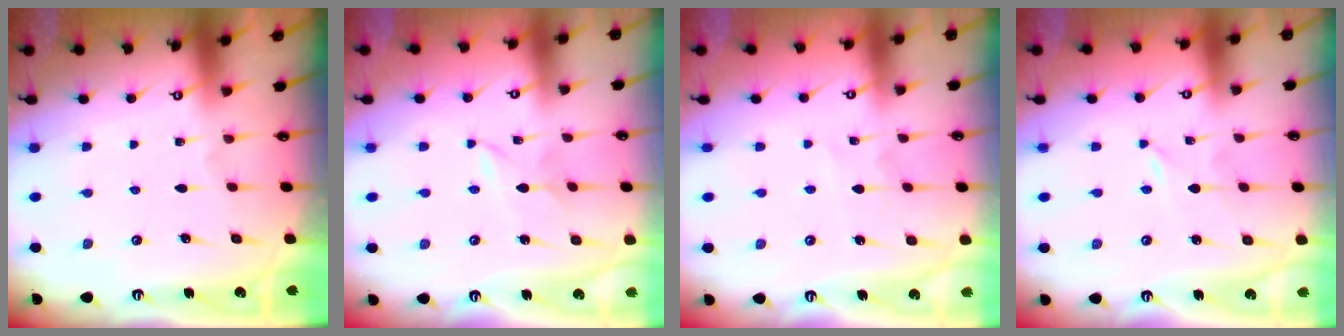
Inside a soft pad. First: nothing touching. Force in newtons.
{"total": 1.6, "press": 1.6, "slide": 0.2}
{"total": 2.6, "press": 2.6, "slide": 0.3}
{"total": 0.0}